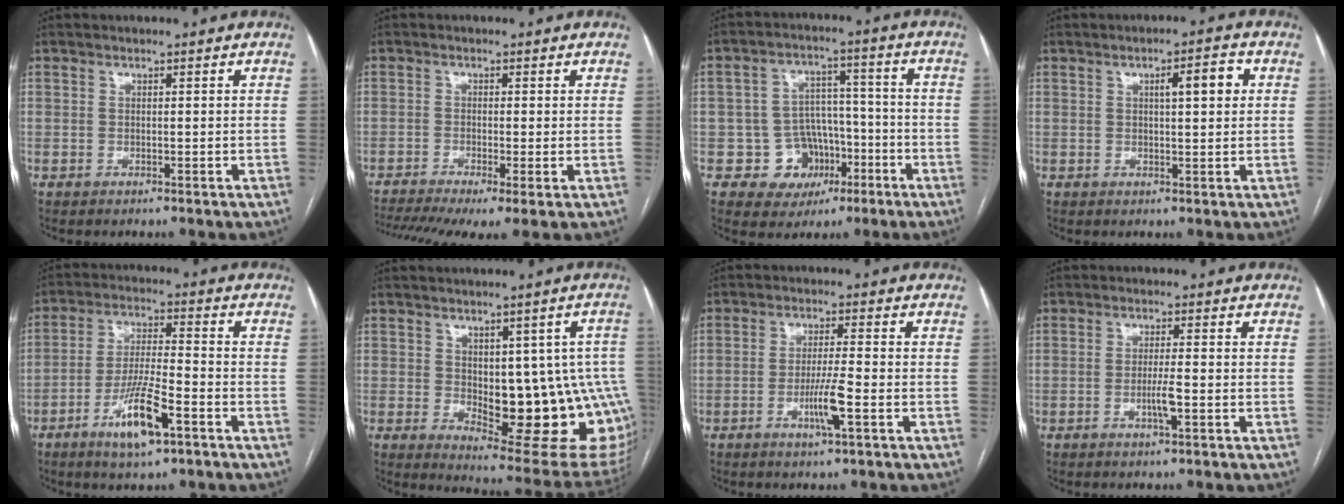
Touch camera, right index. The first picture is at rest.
{"total": 10.0, "force": [-6.2, 2.0, 7.6], "torque": [-0.139, -0.009, -0.101]}
{"total": 8.7, "force": [-3.3, 7.8, 1.8], "torque": [-0.010, 0.029, -0.039]}
{"total": 4.7, "force": [1.3, 0.9, 4.4], "torque": [-0.068, 0.009, 0.019]}
{"total": 10.1, "force": [-5.3, 1.5, 8.4], "torque": [-0.164, -0.010, -0.095]}
{"total": 18.3, "force": [-1.5, 7.0, 16.8], "torque": [-0.148, 0.009, 0.008]}
{"total": 3.8, "force": [-1.4, 0.1, 3.5], "torque": [-0.066, -0.005, -0.026]}
{"total": 3.0, "force": [-1.0, 0.0, 2.8], "torque": [-0.055, -0.004, -0.019]}